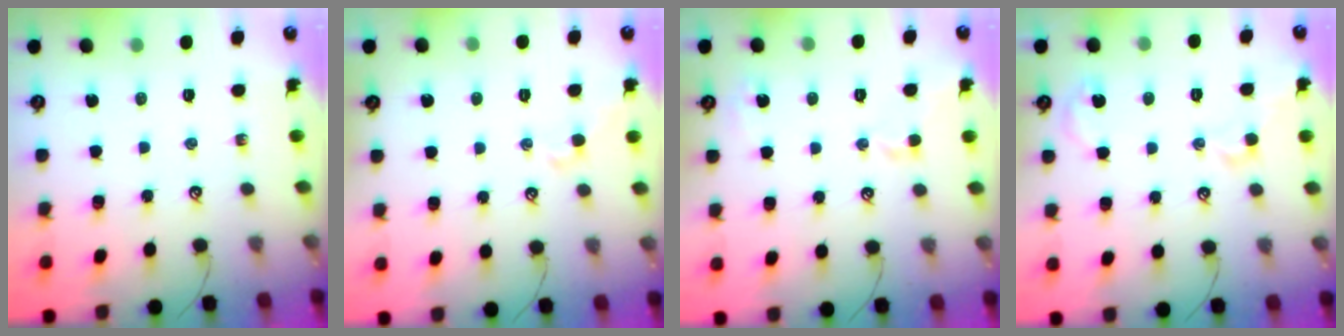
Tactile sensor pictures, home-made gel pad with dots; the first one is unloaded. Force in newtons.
{"total": 1.9, "press": 1.9, "slide": 0.4}
{"total": 2.3, "press": 2.3, "slide": 0.6}
{"total": 2.1, "press": 2.1, "slide": 0.1}